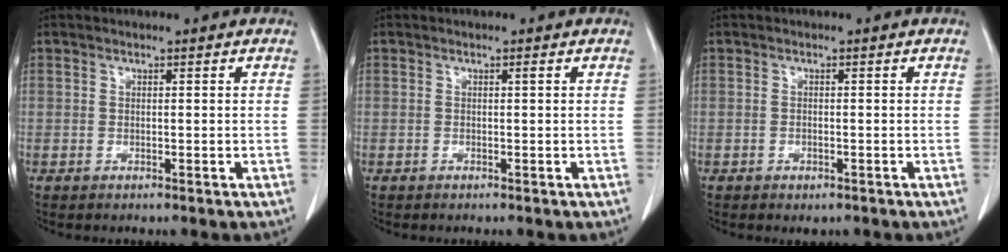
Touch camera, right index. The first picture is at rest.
{"total": 0.0}
{"total": 1.3, "force": [-0.7, 0.8, 0.8], "torque": [-0.014, 0.000, -0.002]}